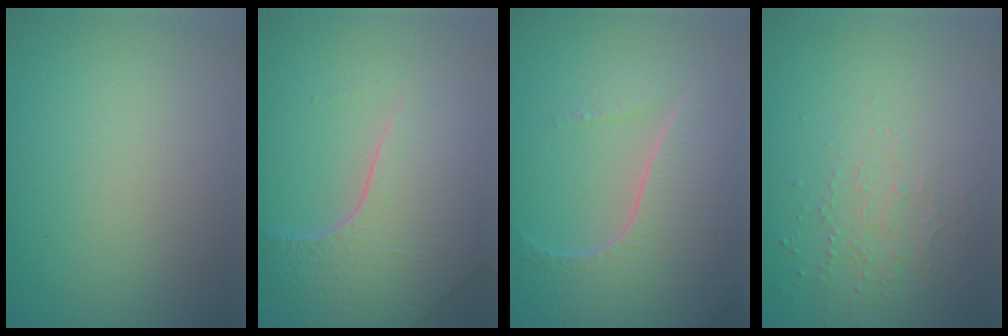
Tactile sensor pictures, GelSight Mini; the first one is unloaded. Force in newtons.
{"total": 7.5, "press": 5.7, "slide": 4.9}
{"total": 7.1, "press": 5.2, "slide": 4.9}
{"total": 1.3, "press": 1.0, "slide": 0.8}